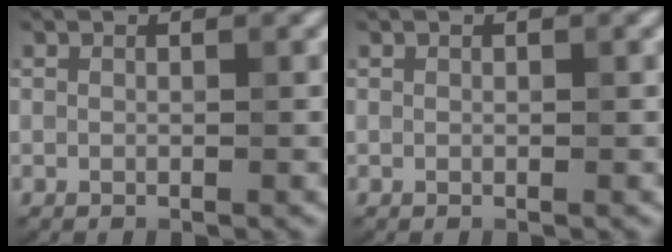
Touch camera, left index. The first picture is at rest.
{"total": 0.0}